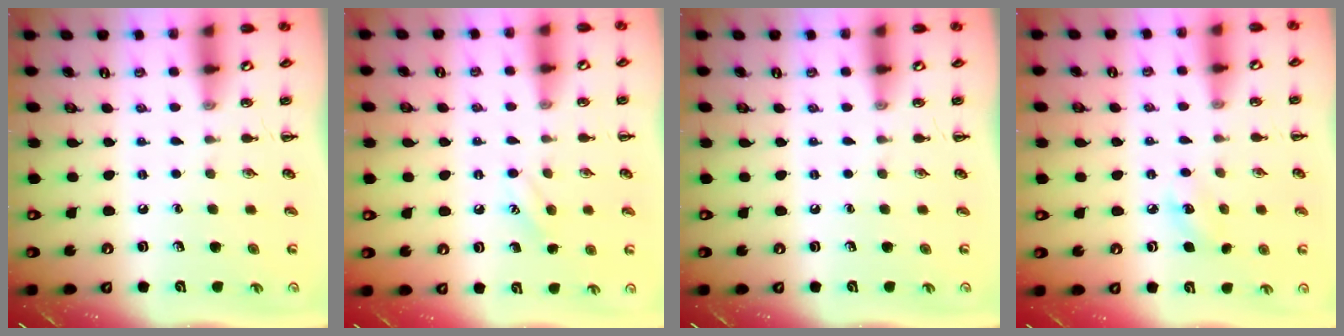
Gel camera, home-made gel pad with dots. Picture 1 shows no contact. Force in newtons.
{"total": 6.5, "press": 6.3, "slide": 1.8}
{"total": 0.0}
{"total": 6.0, "press": 5.8, "slide": 1.7}